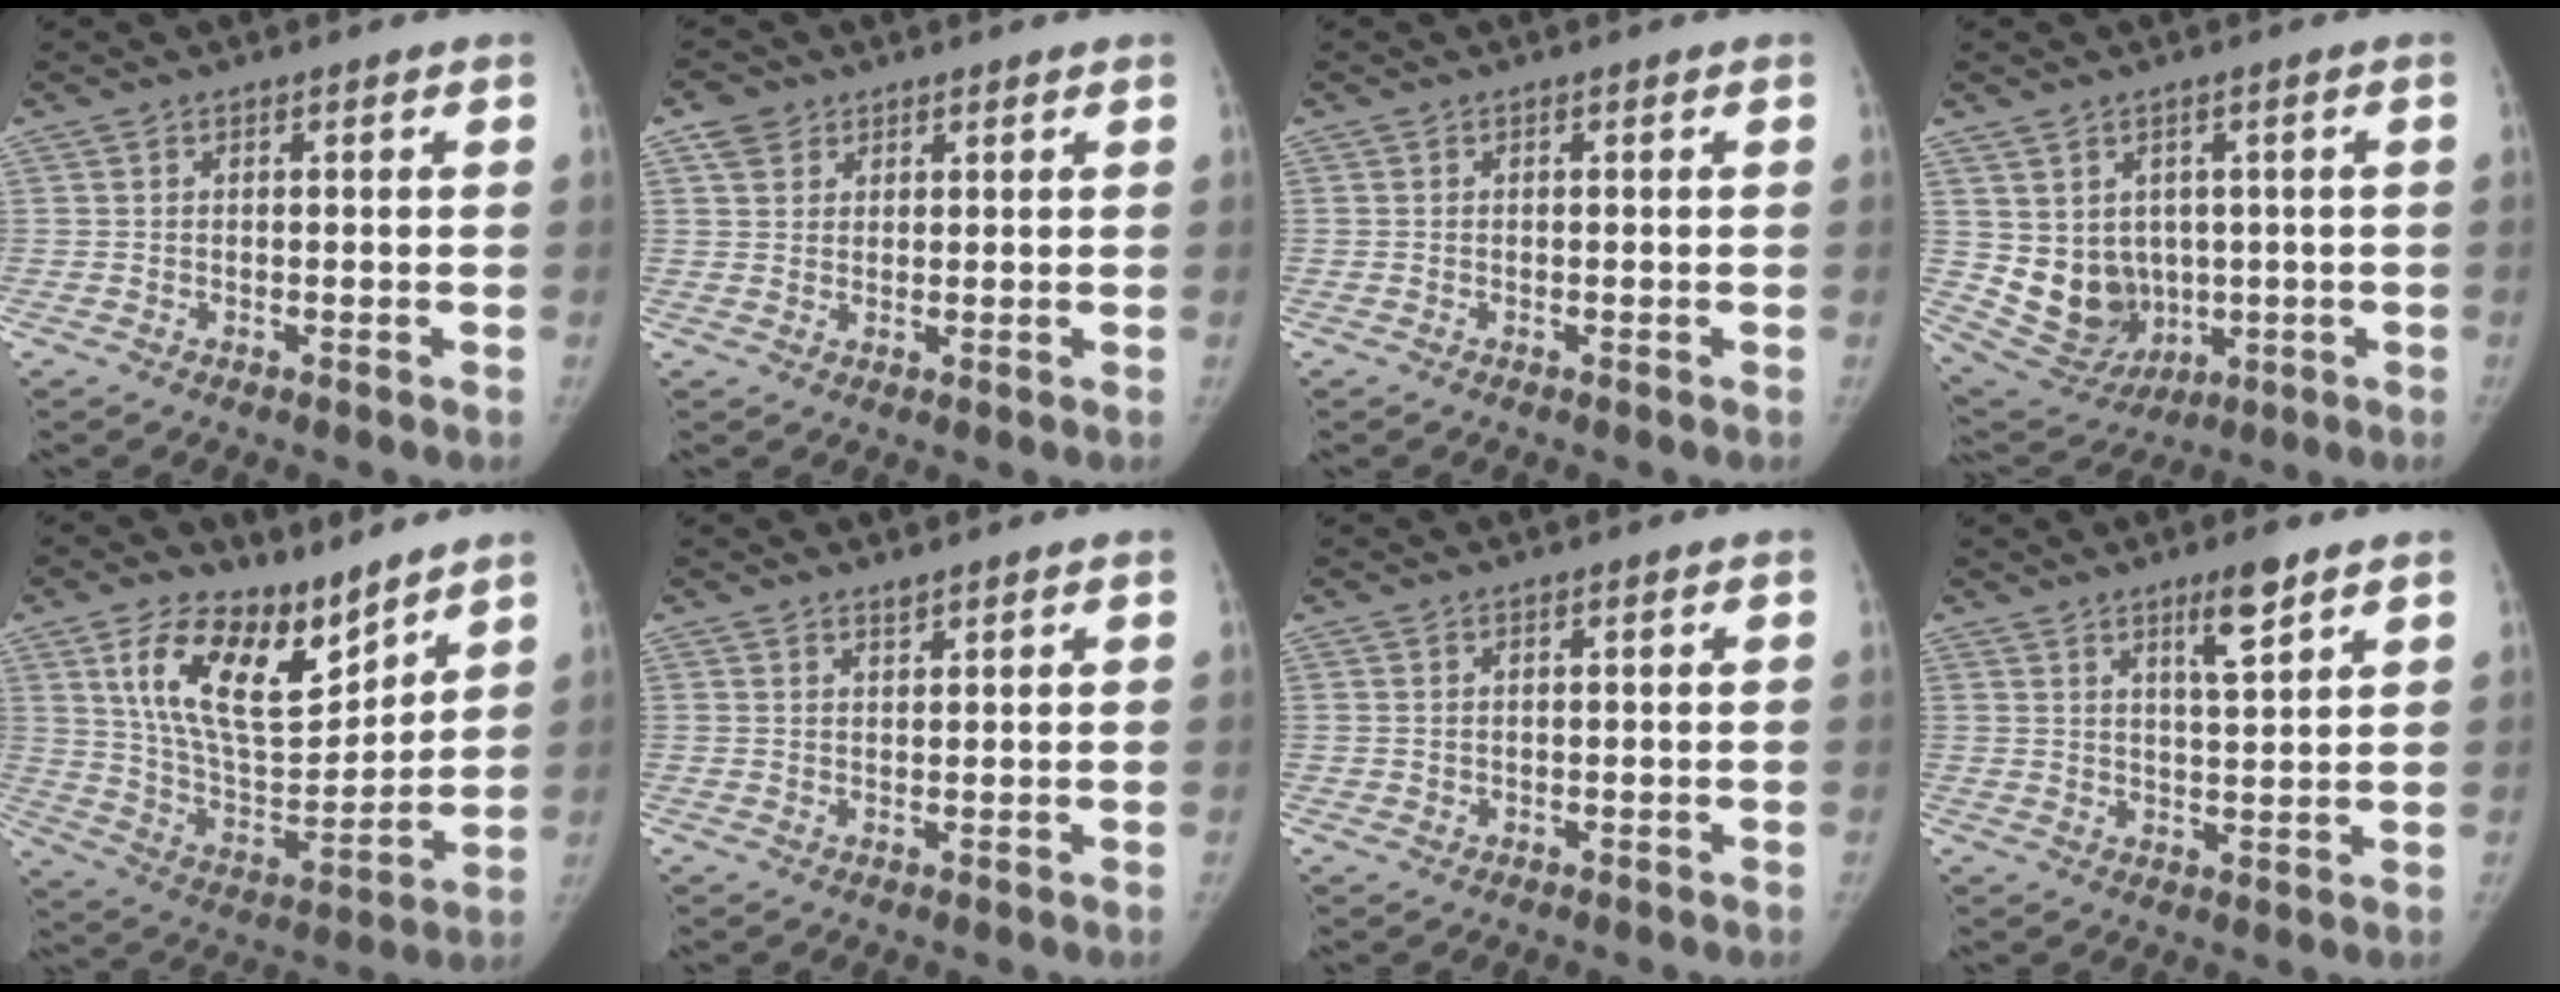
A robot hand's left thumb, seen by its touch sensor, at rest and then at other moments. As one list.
[{"total": 3.9, "force": [2.2, 3.0, 1.1], "torque": [-0.009, -0.007, 0.043]}, {"total": 0.0}, {"total": 10.7, "force": [0.4, 9.1, 5.5], "torque": [-0.061, -0.008, 0.044]}, {"total": 17.7, "force": [11.0, 8.4, 11.0], "torque": [-0.150, -0.069, 0.214]}, {"total": 1.4, "force": [1.3, 0.4, 0.5], "torque": [-0.002, -0.010, 0.022]}, {"total": 0.6, "force": [0.4, 0.4, 0.2], "torque": [0.002, -0.002, 0.007]}, {"total": 6.4, "force": [4.1, 1.0, 4.8], "torque": [-0.074, -0.027, 0.070]}]